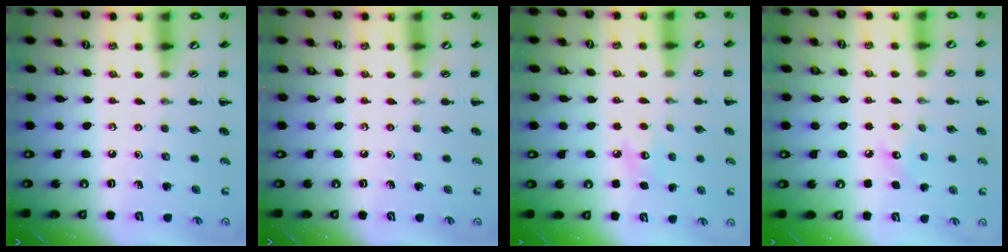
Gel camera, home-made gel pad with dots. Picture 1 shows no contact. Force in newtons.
{"total": 0.0}
{"total": 6.8, "press": 6.6, "slide": 1.8}
{"total": 6.2, "press": 6.0, "slide": 1.8}